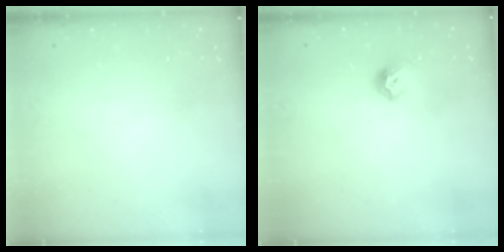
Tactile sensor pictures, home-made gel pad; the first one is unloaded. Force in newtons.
{"total": 7.0, "press": 6.9, "slide": 1.3}